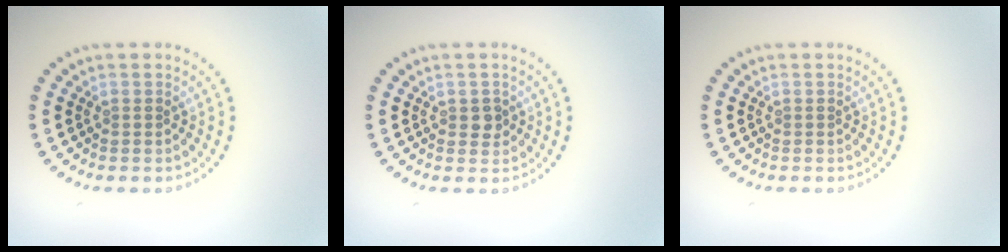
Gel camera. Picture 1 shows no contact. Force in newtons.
{"total": 1.2, "press": 1.2, "slide": 0.2}
{"total": 0.0}